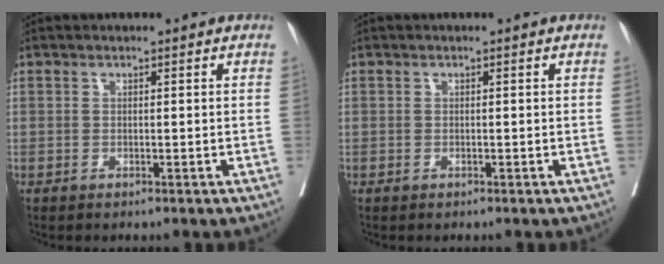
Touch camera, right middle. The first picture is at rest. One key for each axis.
{"total": 0.0}